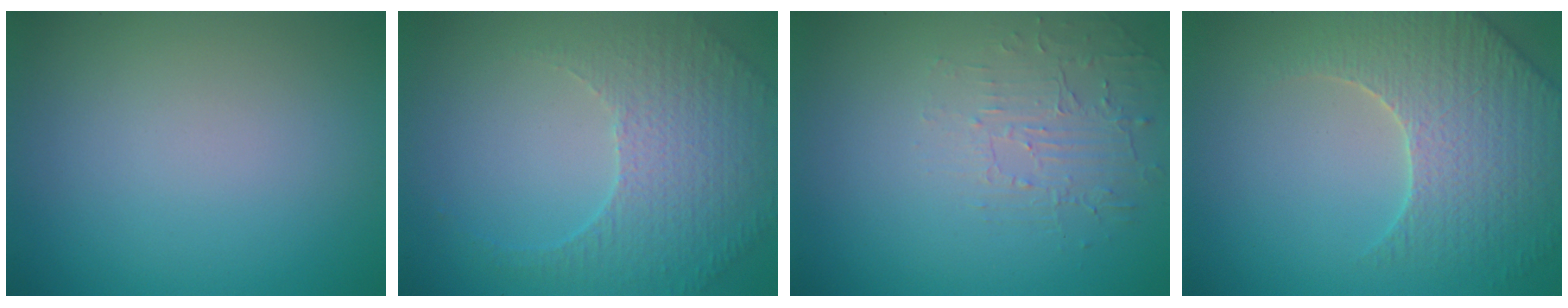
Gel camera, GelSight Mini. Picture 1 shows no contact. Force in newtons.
{"total": 5.2, "press": 3.6, "slide": 3.7}
{"total": 1.9, "press": 0.8, "slide": 1.7}
{"total": 4.9, "press": 4.7, "slide": 1.1}